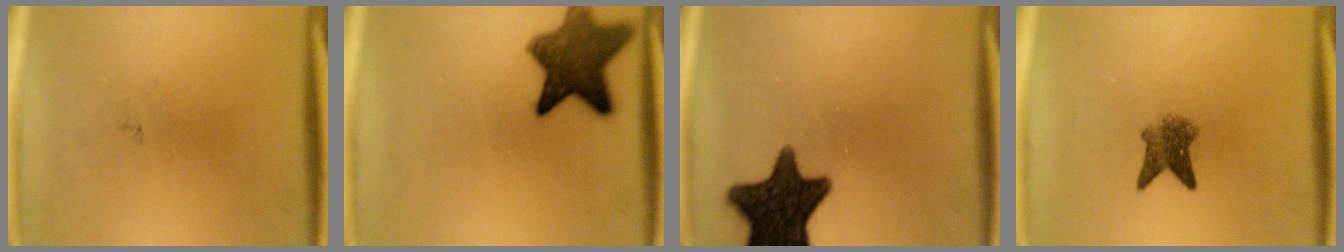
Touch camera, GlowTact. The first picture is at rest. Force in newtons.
{"total": 9.8}
{"total": 14.2}
{"total": 3.9}